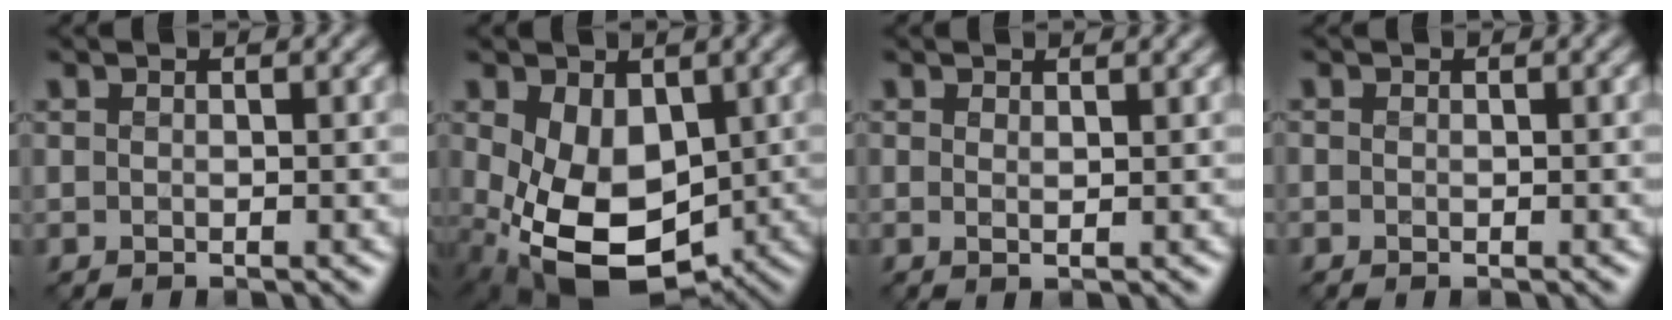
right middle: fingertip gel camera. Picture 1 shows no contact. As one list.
[{"total": 8.8, "force": [-1.4, 5.8, 6.5], "torque": [-0.142, -0.029, -0.013]}, {"total": 1.3, "force": [0.8, 0.3, 1.0], "torque": [-0.014, -0.001, 0.008]}, {"total": 0.0}]